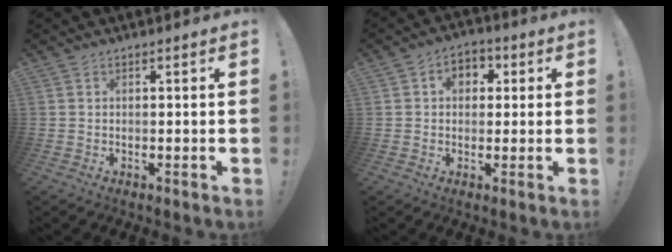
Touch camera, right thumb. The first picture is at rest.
{"total": 5.8, "force": [1.1, 4.8, 3.1], "torque": [-0.035, 0.003, 0.018]}